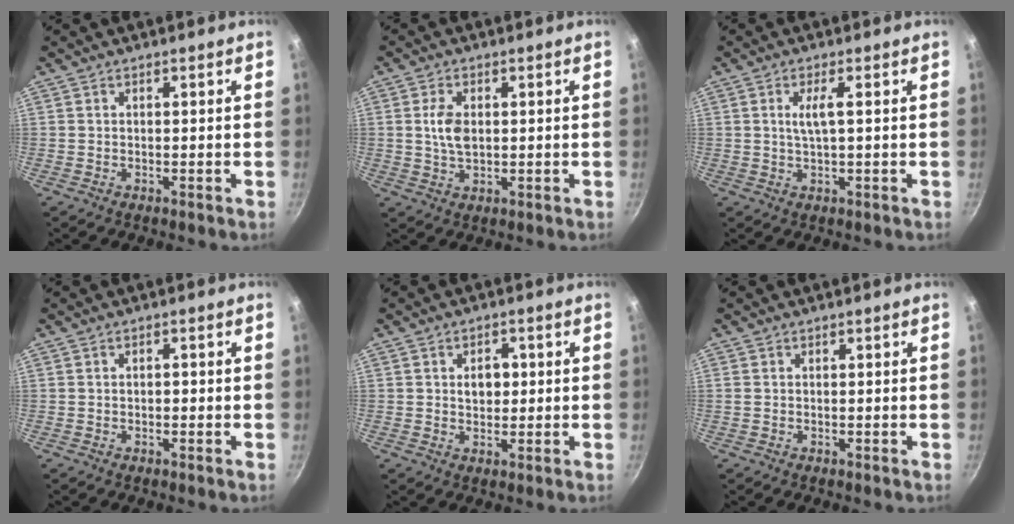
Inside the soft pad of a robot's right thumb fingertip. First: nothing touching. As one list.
[{"total": 5.2, "force": [0.7, 3.0, 4.2], "torque": [-0.082, -0.003, 0.015]}, {"total": 3.4, "force": [0.6, 0.7, 3.3], "torque": [-0.075, 0.001, 0.014]}, {"total": 0.7, "force": [-0.1, 0.5, 0.5], "torque": [-0.003, 0.005, -0.003]}, {"total": 4.2, "force": [0.7, 3.0, 2.9], "torque": [-0.022, 0.000, 0.010]}, {"total": 0.7, "force": [0.0, 0.5, 0.5], "torque": [-0.015, 0.002, 0.004]}]